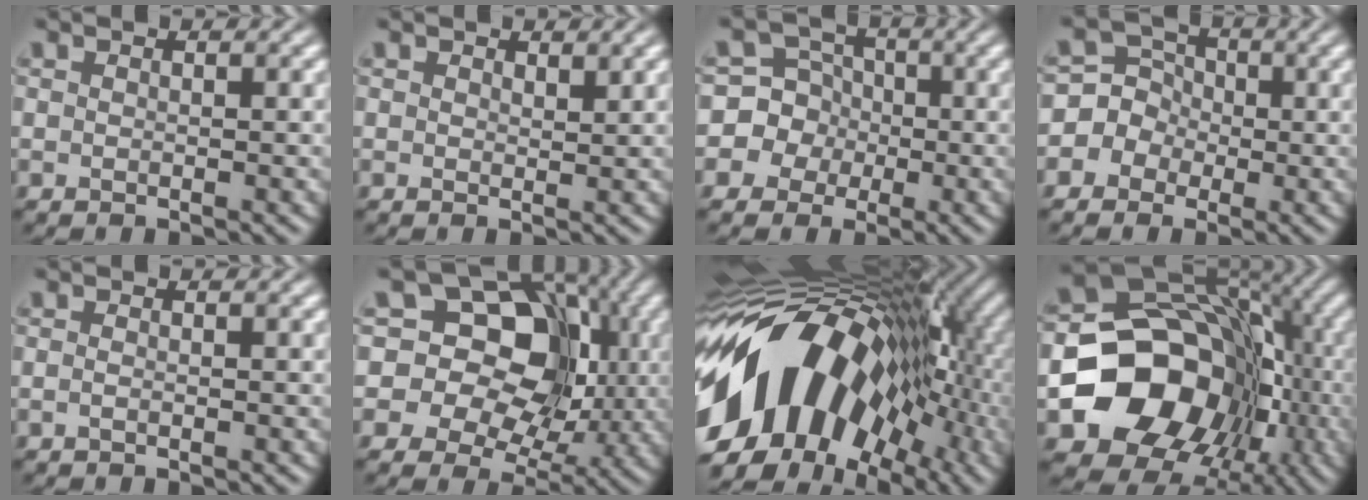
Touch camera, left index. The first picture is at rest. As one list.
[{"total": 0.6, "force": [0.6, 0.0, 0.0], "torque": [-0.003, -0.003, 0.018]}, {"total": 5.9, "force": [-1.3, 5.7, 0.1], "torque": [0.012, 0.027, -0.050]}, {"total": 3.8, "force": [-1.0, 3.7, 0.2], "torque": [0.019, 0.026, -0.036]}, {"total": 0.7, "force": [-0.1, 0.3, 0.6], "torque": [-0.002, -0.015, -0.011]}, {"total": 15.0, "force": [2.7, 12.1, 8.6], "torque": [-0.136, 0.040, 0.026]}, {"total": 16.7, "force": [-2.0, 10.5, 12.9], "torque": [-0.221, 0.036, -0.063]}, {"total": 13.9, "force": [-4.3, 11.0, 7.2], "torque": [-0.100, -0.010, -0.069]}]